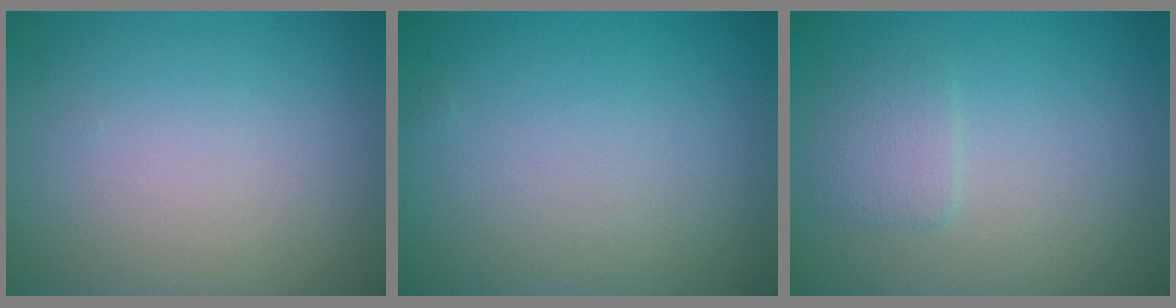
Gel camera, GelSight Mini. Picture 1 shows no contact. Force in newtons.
{"total": 0.0}
{"total": 1.6, "press": 1.6, "slide": 0.3}